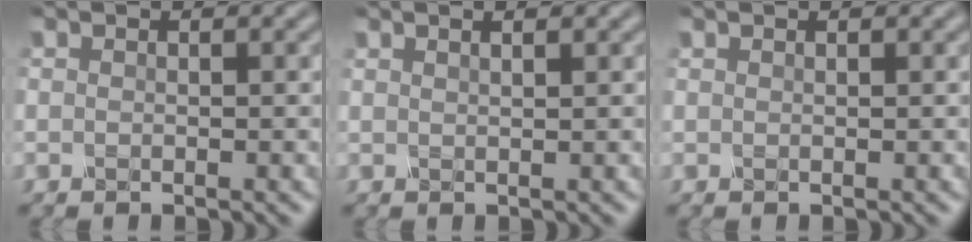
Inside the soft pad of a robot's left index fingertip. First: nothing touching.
{"total": 1.2, "force": [0.9, 0.3, 0.8], "torque": [-0.009, -0.002, 0.006]}
{"total": 0.0}